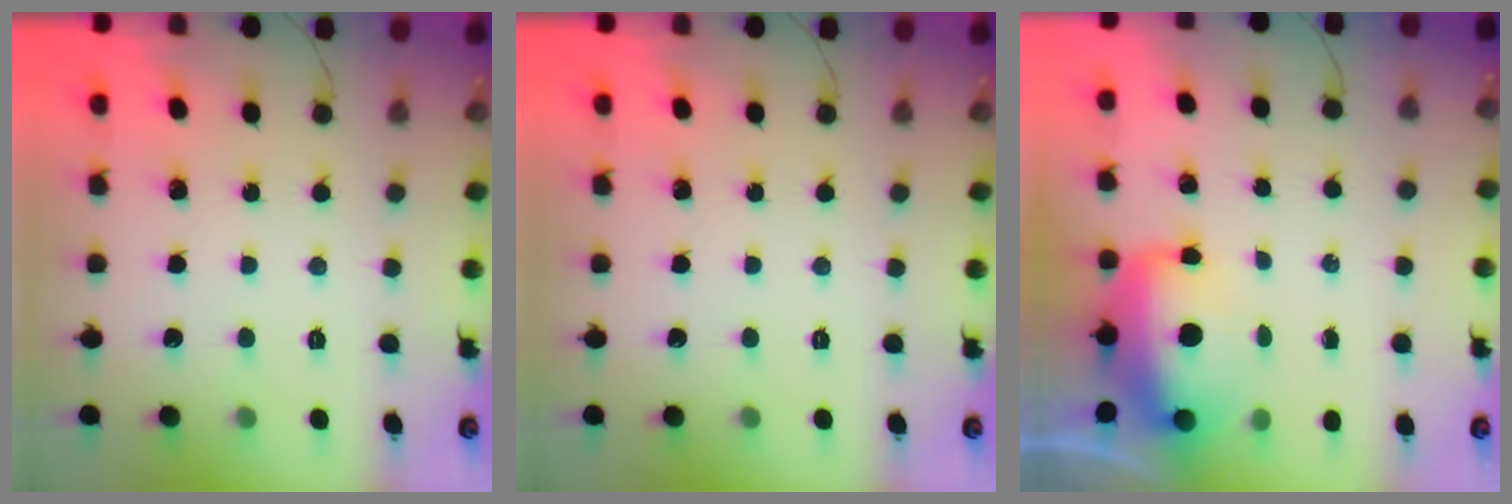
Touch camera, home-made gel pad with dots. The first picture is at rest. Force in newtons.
{"total": 0.0}
{"total": 11.7, "press": 11.4, "slide": 2.7}